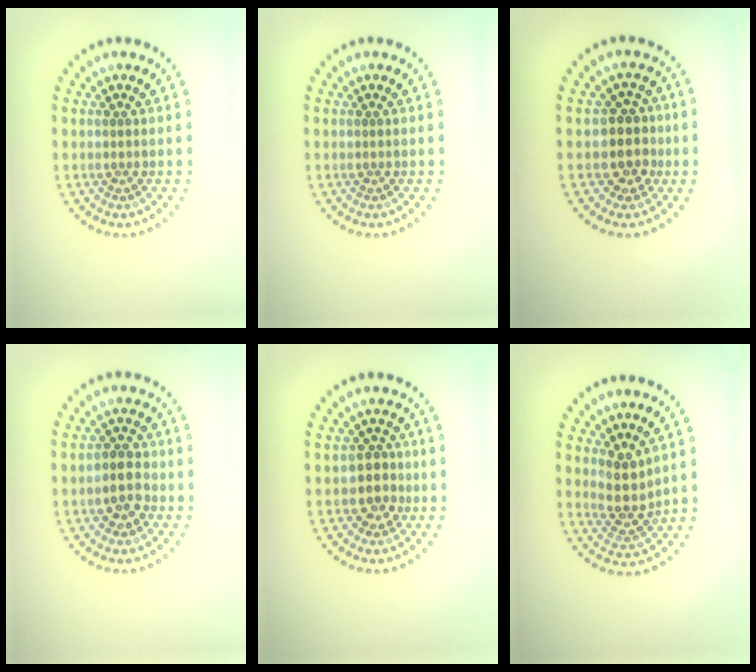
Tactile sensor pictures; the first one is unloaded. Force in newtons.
{"total": 0.0}
{"total": 3.2, "press": 2.7, "slide": 1.6}
{"total": 2.9, "press": 2.8, "slide": 0.8}
{"total": 2.5, "press": 2.2, "slide": 1.1}
{"total": 2.8, "press": 2.3, "slide": 1.6}